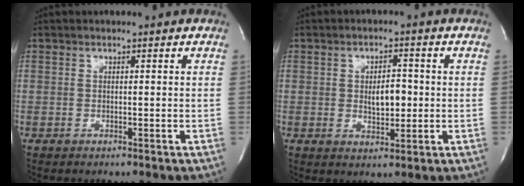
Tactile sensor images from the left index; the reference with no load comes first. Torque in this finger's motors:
{"motor_torque": [0.37, 0.02, 0.11, 0.06]}